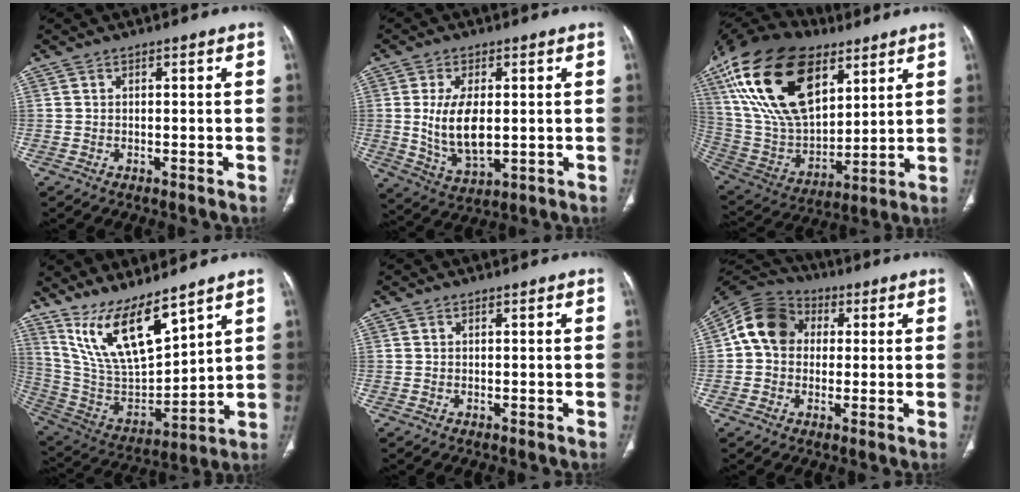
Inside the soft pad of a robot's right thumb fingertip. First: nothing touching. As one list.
[{"total": 10.6, "force": [0.5, 5.4, 9.1], "torque": [-0.169, -0.016, 0.024]}, {"total": 29.2, "force": [12.8, 16.2, 20.7], "torque": [-0.389, -0.017, 0.238]}, {"total": 16.5, "force": [11.9, 4.5, 10.5], "torque": [-0.169, -0.068, 0.249]}, {"total": 0.0}, {"total": 11.2, "force": [1.5, 9.3, 6.1], "torque": [-0.096, 0.025, 0.011]}]